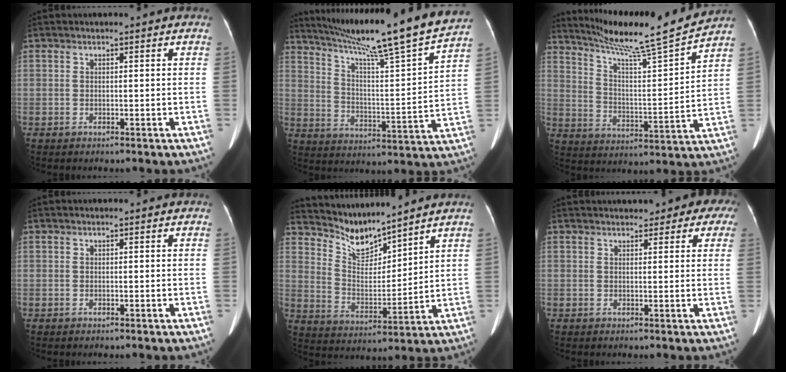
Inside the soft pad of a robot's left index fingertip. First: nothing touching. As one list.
[{"total": 22.7, "force": [19.5, -1.6, 11.6], "torque": [-0.191, -0.036, 0.280]}, {"total": 16.4, "force": [14.8, -1.9, 6.7], "torque": [-0.121, -0.026, 0.231]}, {"total": 0.0}, {"total": 7.7, "force": [7.6, 0.5, 0.7], "torque": [-0.030, -0.006, 0.160]}, {"total": 9.6, "force": [7.1, 5.0, 4.2], "torque": [-0.023, 0.026, 0.069]}]